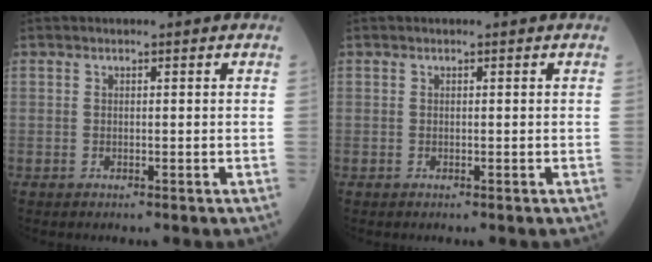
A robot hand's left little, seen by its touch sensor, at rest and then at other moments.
{"total": 0.0}